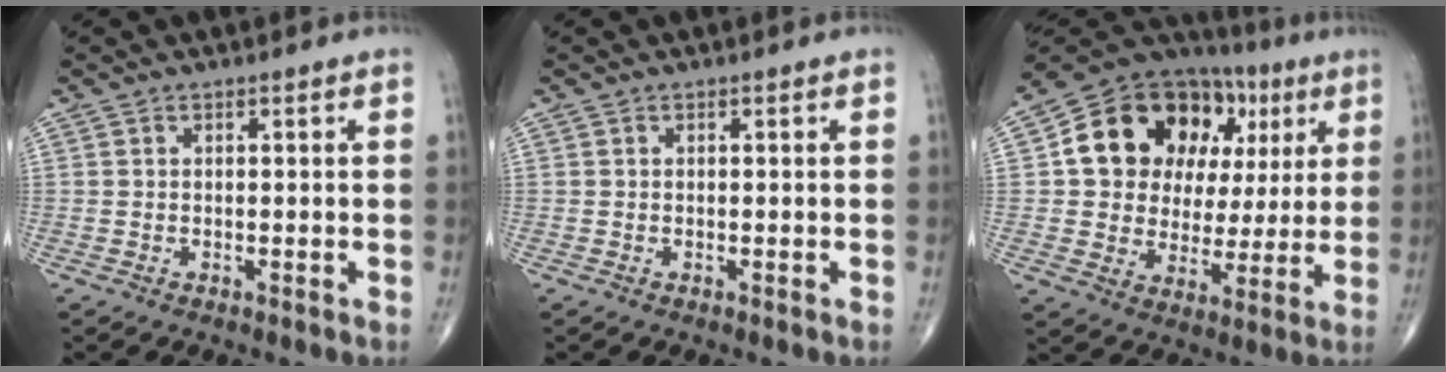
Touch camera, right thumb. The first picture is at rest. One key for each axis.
{"total": 0.0}
{"total": 22.4, "fx": 6.6, "fy": 16.3, "fz": 13.8, "tx": -0.163, "ty": 0.028, "tz": 0.110}